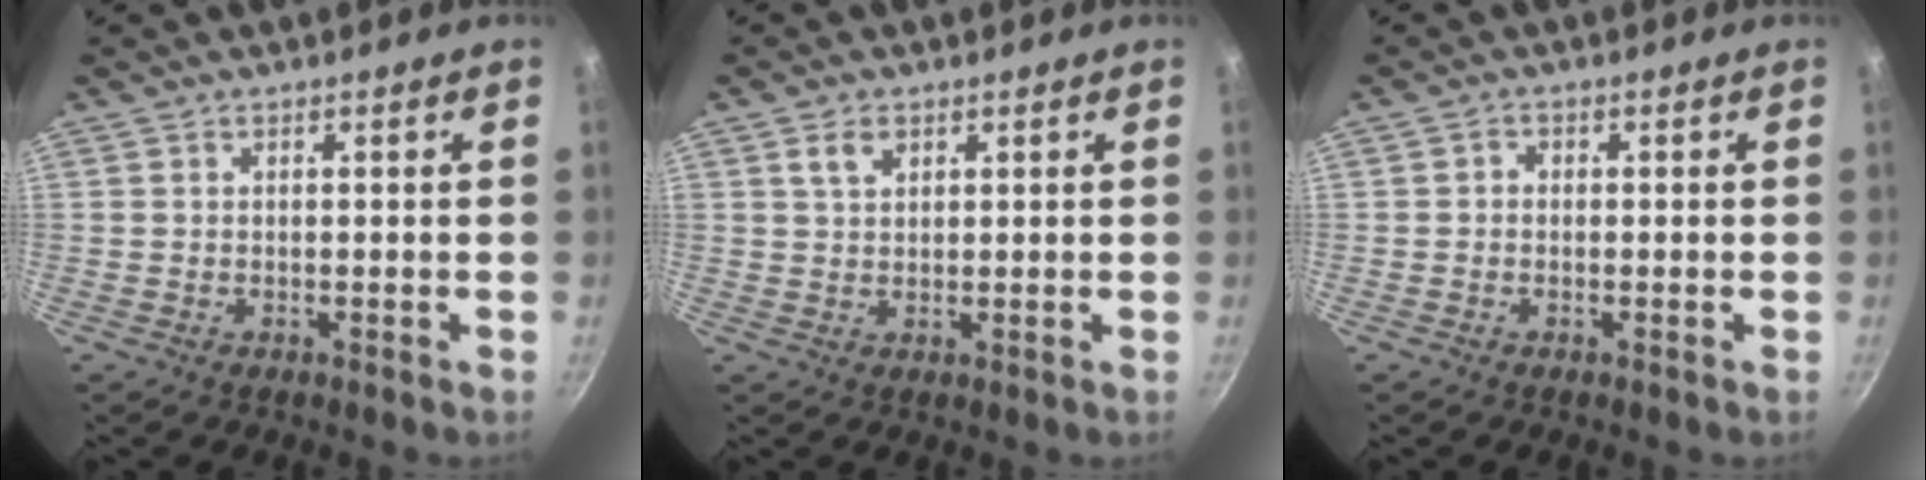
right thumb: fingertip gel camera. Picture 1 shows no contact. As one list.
[{"total": 3.2, "force": [1.5, 2.0, 2.0], "torque": [-0.029, -0.001, 0.028]}, {"total": 1.1, "force": [-0.3, 1.0, 0.5], "torque": [-0.007, 0.005, -0.008]}]